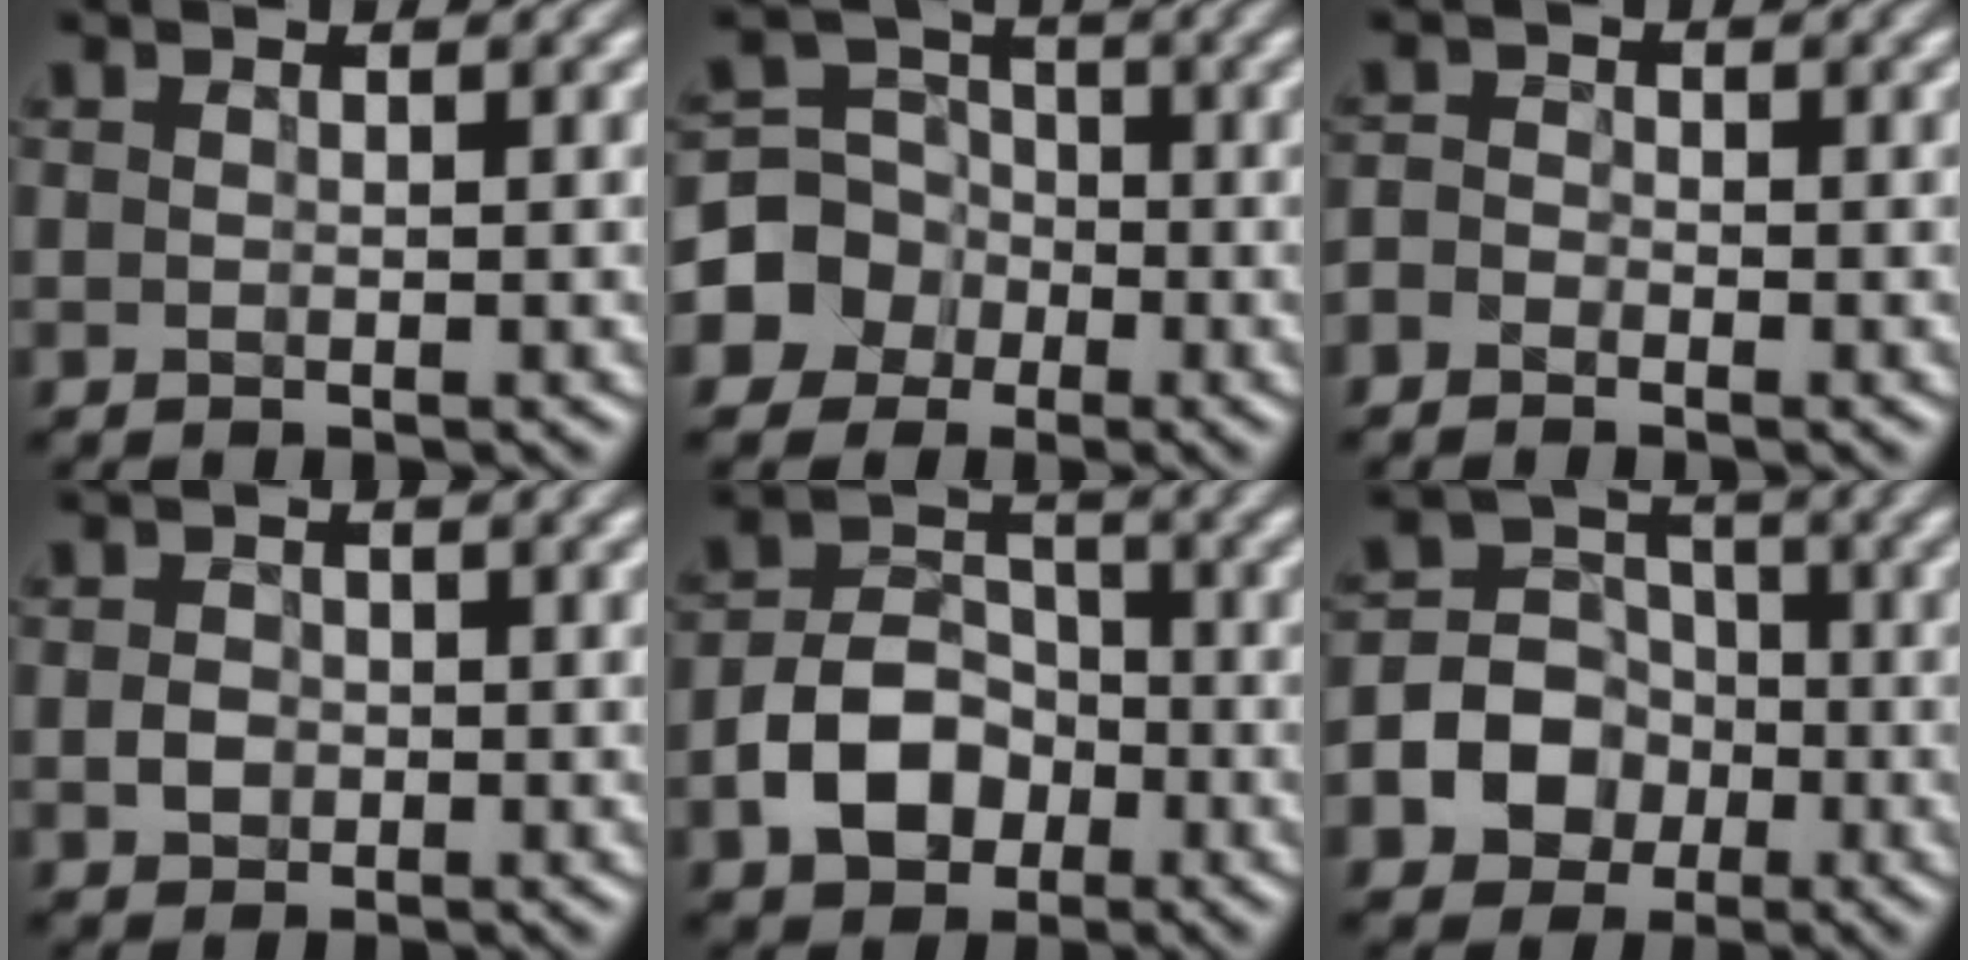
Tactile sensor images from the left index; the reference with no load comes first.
{"total": 4.5, "force": [-1.8, 4.0, 1.0], "torque": [-0.006, 0.009, -0.056]}
{"total": 1.9, "force": [-1.4, 1.2, 0.5], "torque": [0.002, 0.012, -0.031]}
{"total": 1.3, "force": [-0.4, 1.1, 0.6], "torque": [-0.010, 0.003, -0.008]}
{"total": 5.4, "force": [-2.4, 3.7, 3.1], "torque": [-0.055, 0.003, -0.044]}
{"total": 8.3, "force": [-3.0, 7.1, 3.1], "torque": [-0.059, 0.003, -0.075]}